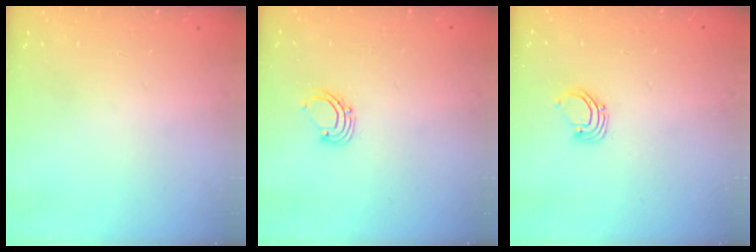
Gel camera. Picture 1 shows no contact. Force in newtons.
{"total": 2.9, "press": 2.9, "slide": 0.2}
{"total": 2.7, "press": 2.7, "slide": 0.2}